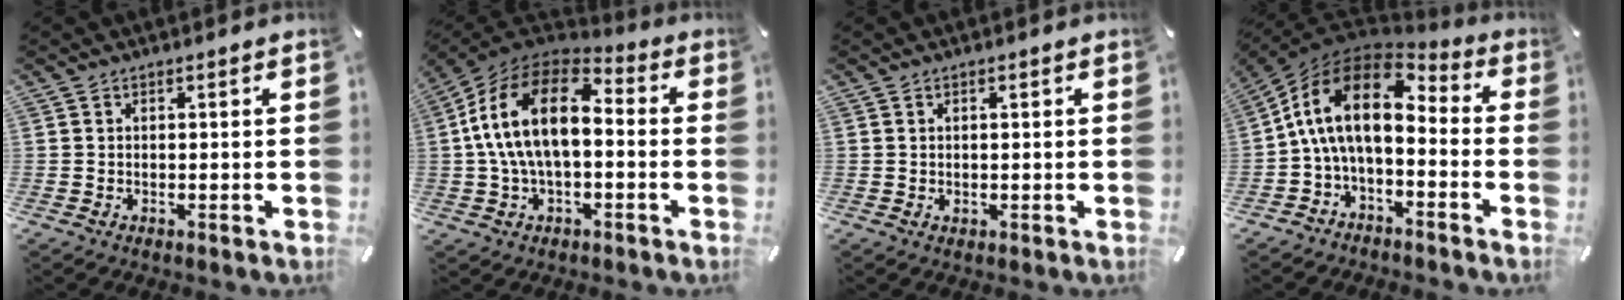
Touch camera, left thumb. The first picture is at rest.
{"total": 15.8, "force": [0.8, 9.2, 12.8], "torque": [-0.272, 0.012, 0.007]}
{"total": 0.8, "force": [0.1, 0.6, 0.5], "torque": [-0.010, 0.003, 0.001]}
{"total": 14.7, "force": [1.4, 8.8, 11.7], "torque": [-0.244, -0.003, 0.020]}